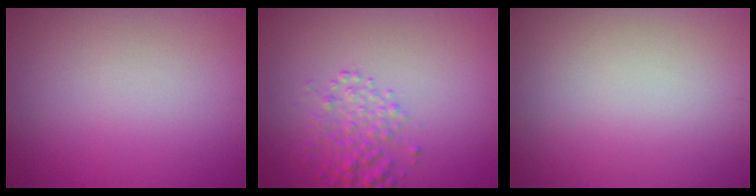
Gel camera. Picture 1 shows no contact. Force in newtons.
{"total": 2.6, "press": 2.6, "slide": 0.1}
{"total": 0.0}